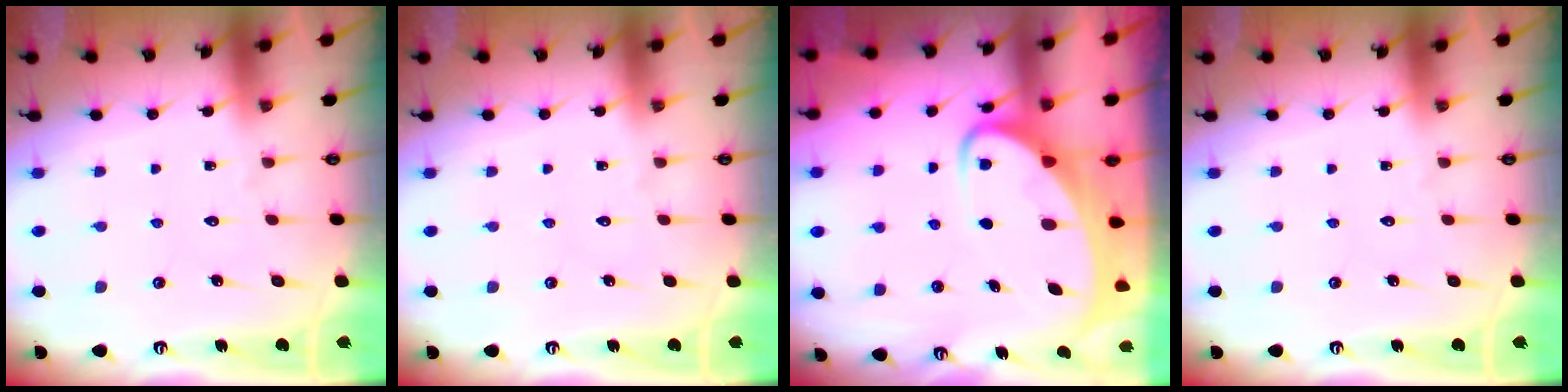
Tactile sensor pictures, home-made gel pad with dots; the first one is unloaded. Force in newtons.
{"total": 0.0}
{"total": 5.3, "press": 5.2, "slide": 0.8}
{"total": 0.0}